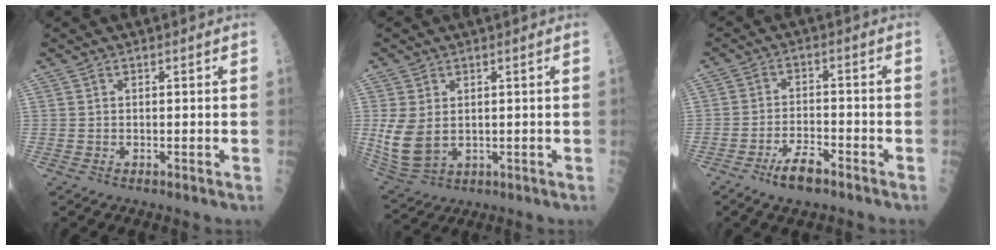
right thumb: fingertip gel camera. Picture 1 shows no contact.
{"total": 8.5, "force": [0.3, 5.8, 6.2], "torque": [-0.130, -0.008, 0.021]}
{"total": 5.8, "force": [-3.8, 1.8, 3.9], "torque": [-0.072, 0.021, -0.067]}